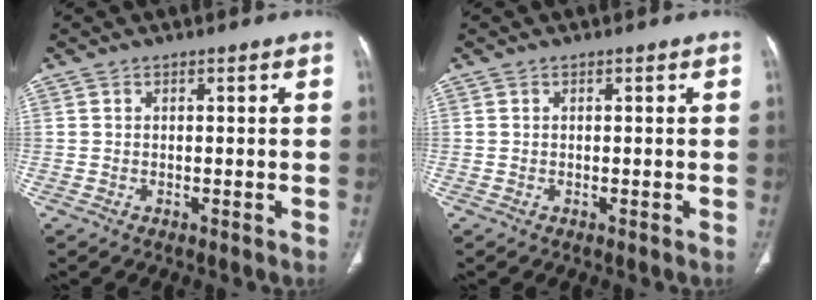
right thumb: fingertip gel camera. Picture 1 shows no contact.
{"total": 0.0}